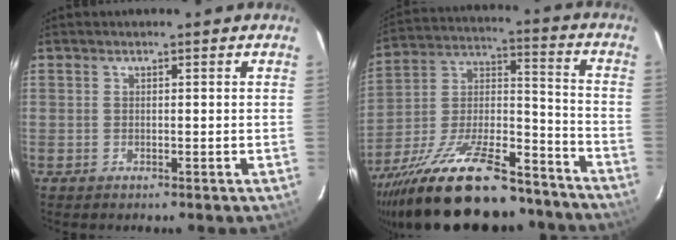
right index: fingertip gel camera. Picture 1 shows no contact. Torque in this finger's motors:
{"motor_torque": [1.27, -0.87, 1.05, 0.21]}